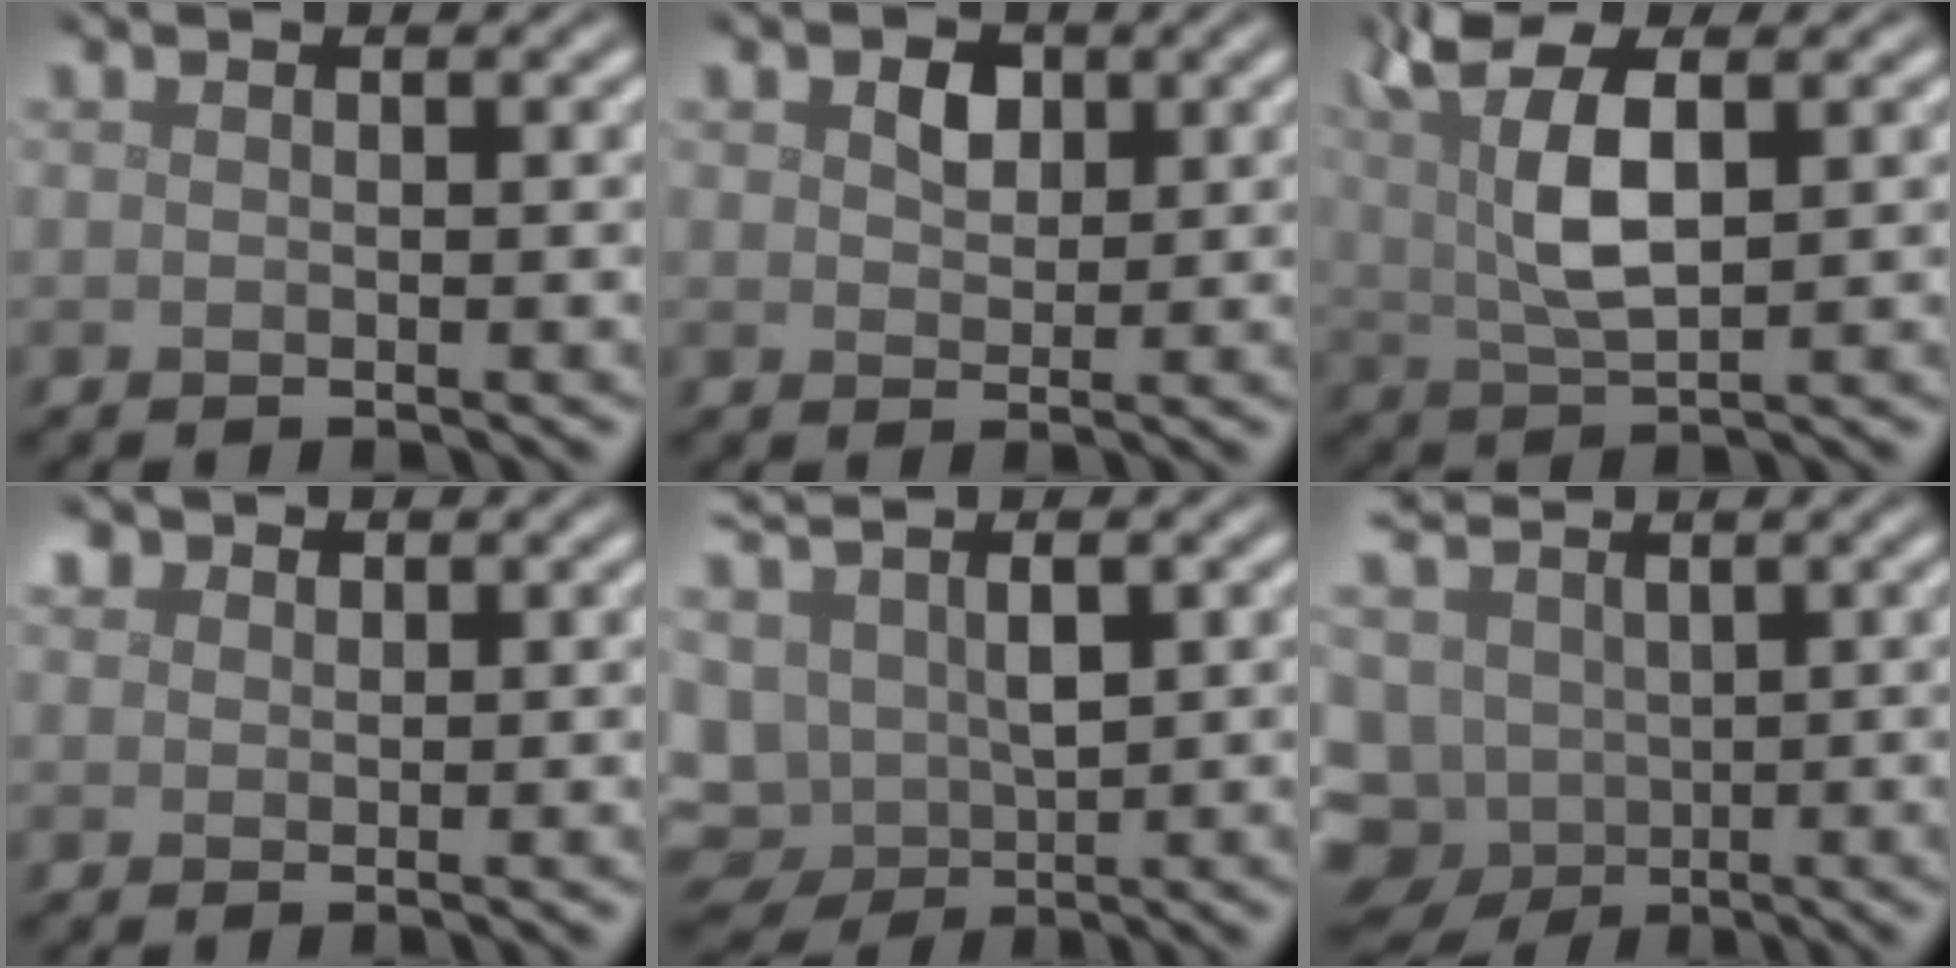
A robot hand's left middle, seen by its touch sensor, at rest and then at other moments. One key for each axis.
{"total": 1.7, "fx": 0.7, "fy": 1.2, "fz": 0.9, "tx": -0.020, "ty": 0.000, "tz": 0.012}
{"total": 7.0, "fx": 2.4, "fy": 2.6, "fz": 6.0, "tx": -0.125, "ty": 0.014, "tz": 0.046}
{"total": 1.5, "fx": 1.1, "fy": 1.0, "fz": 0.3, "tx": -0.007, "ty": 0.003, "tz": 0.016}
{"total": 6.4, "fx": 0.1, "fy": 4.5, "fz": 4.6, "tx": -0.107, "ty": -0.013, "tz": 0.012}
{"total": 11.7, "fx": -1.9, "fy": 9.7, "fz": 6.2, "tx": -0.147, "ty": 0.007, "tz": -0.038}